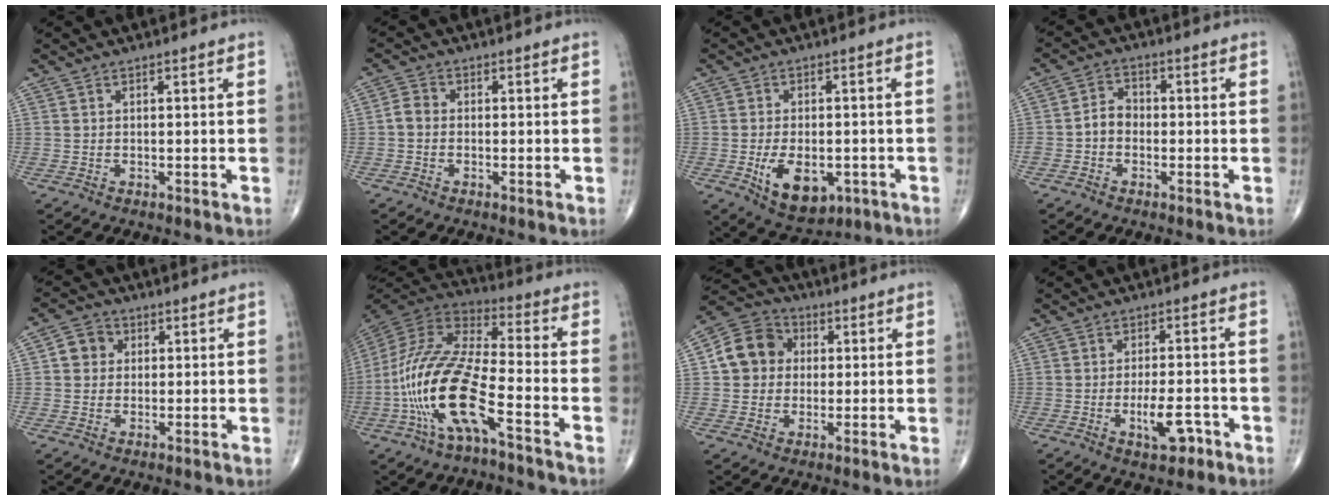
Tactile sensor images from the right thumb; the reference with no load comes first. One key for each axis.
{"total": 2.4, "fx": -0.6, "fy": 1.9, "fz": 1.4, "tx": -0.023, "ty": 0.006, "tz": -0.020}
{"total": 10.3, "fx": -3.2, "fy": 6.0, "fz": 7.7, "tx": -0.113, "ty": -0.001, "tz": -0.035}
{"total": 4.2, "fx": -1.2, "fy": 3.3, "fz": 2.3, "tx": -0.027, "ty": 0.018, "tz": -0.030}
{"total": 4.7, "fx": 0.9, "fy": 4.3, "fz": 1.8, "tx": -0.011, "ty": 0.007, "tz": 0.007}
{"total": 19.4, "fx": -7.4, "fy": 5.9, "fz": 16.9, "tx": -0.367, "ty": 0.042, "tz": -0.140}
{"total": 10.0, "fx": 1.4, "fy": 8.9, "fz": 4.4, "tx": -0.056, "ty": 0.013, "tz": 0.012}
{"total": 6.1, "fx": -2.6, "fy": 2.4, "fz": 5.0, "tx": -0.074, "ty": 0.010, "tz": -0.036}